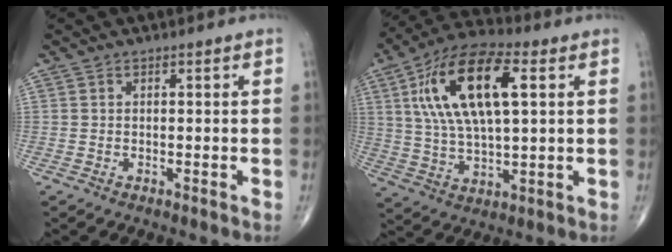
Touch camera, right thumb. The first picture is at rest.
{"total": 18.7, "force": [5.1, 7.8, 16.2], "torque": [-0.304, 0.013, 0.087]}